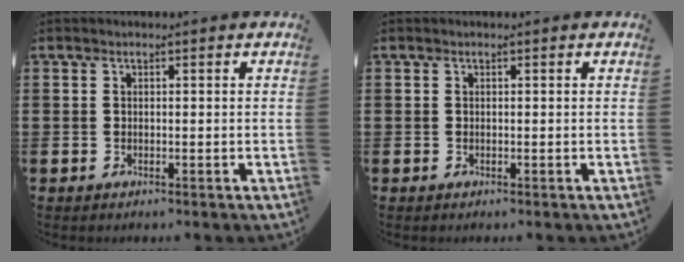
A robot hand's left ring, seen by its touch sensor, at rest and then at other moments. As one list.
[{"total": 0.0}]